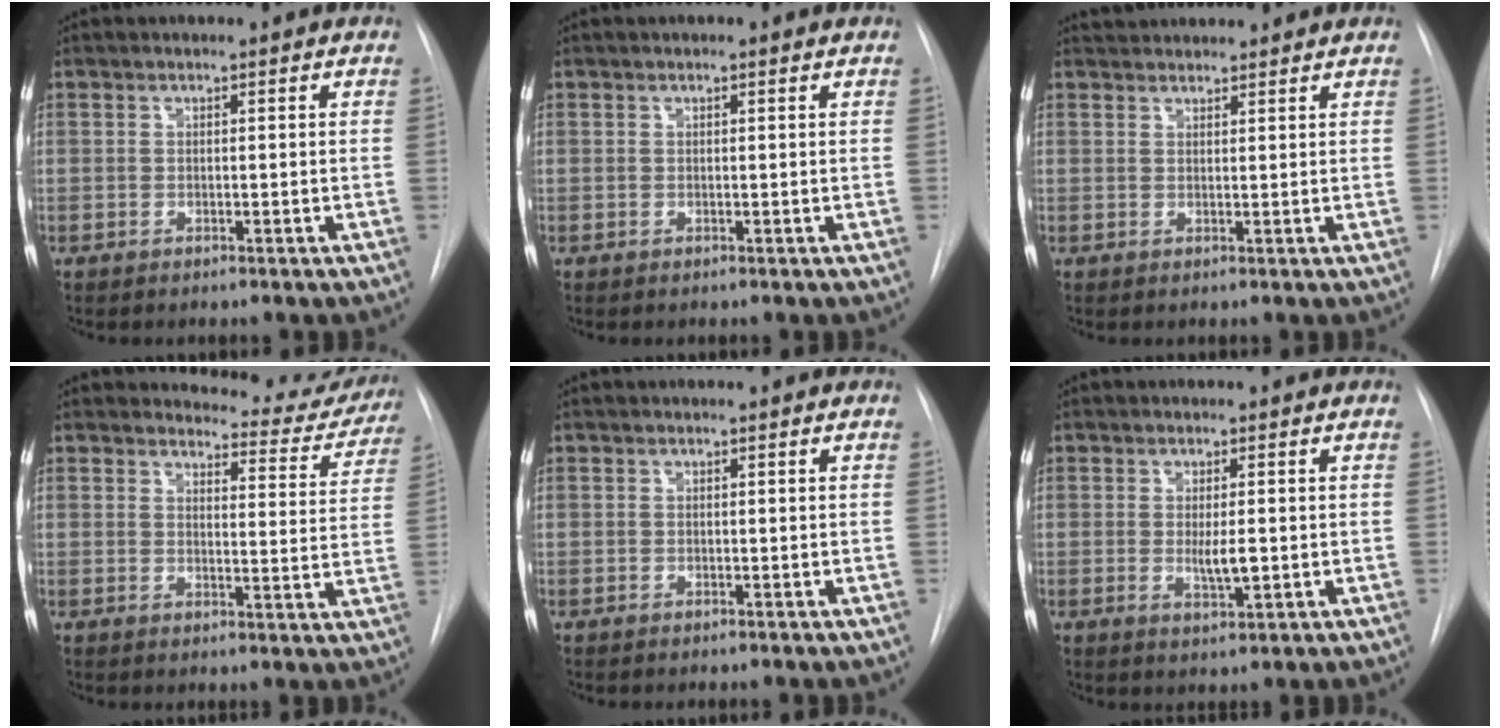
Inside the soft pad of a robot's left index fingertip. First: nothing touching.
{"total": 0.6, "force": [0.5, 0.0, 0.4], "torque": [-0.008, 0.005, 0.008]}
{"total": 5.9, "force": [5.7, 0.9, 1.1], "torque": [-0.016, 0.037, 0.079]}
{"total": 10.7, "force": [10.4, 2.4, 0.3], "torque": [0.020, -0.045, 0.102]}
{"total": 0.0}
{"total": 3.2, "force": [-0.1, 0.7, 3.1], "torque": [-0.054, -0.006, 0.000]}